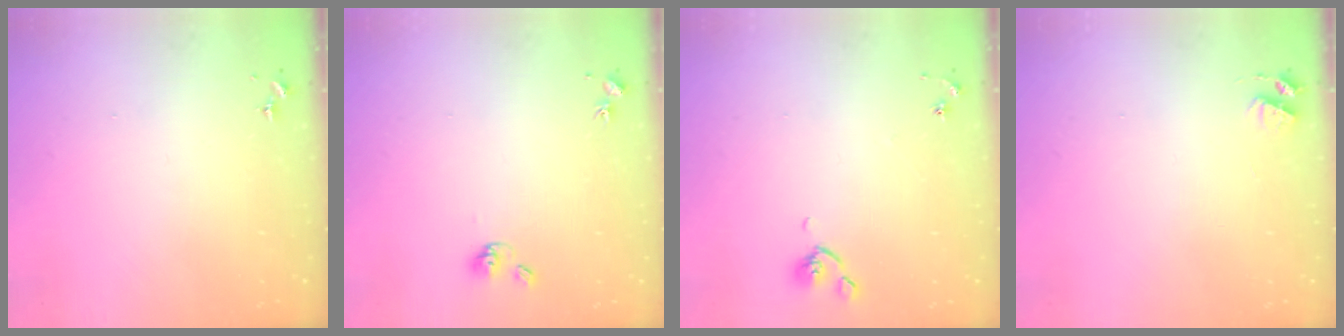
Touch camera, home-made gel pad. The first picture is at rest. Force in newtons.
{"total": 6.0, "press": 5.6, "slide": 2.1}
{"total": 4.4, "press": 4.3, "slide": 0.8}
{"total": 4.4, "press": 4.3, "slide": 0.6}